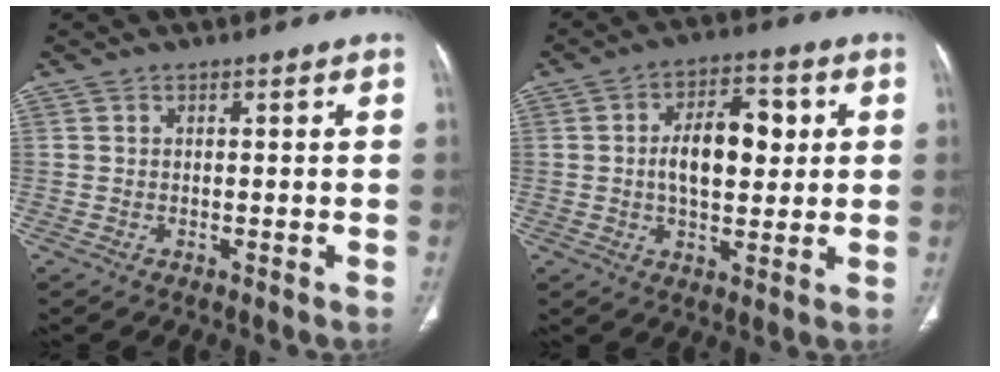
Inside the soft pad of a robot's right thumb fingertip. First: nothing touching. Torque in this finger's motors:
{"motor_torque": [1.03, 1.90, 1.38, 0.00, 0.07]}